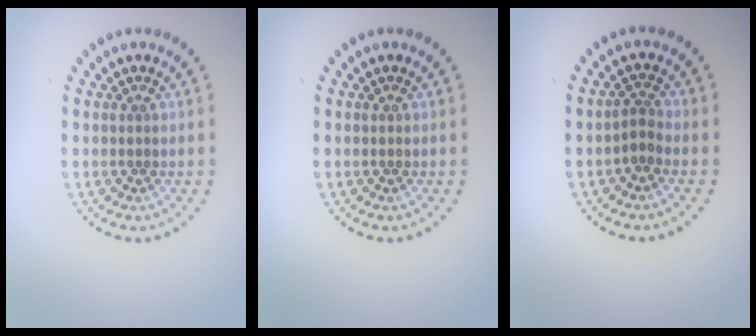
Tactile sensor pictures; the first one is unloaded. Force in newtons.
{"total": 0.0}
{"total": 1.7, "press": 1.1, "slide": 1.3}